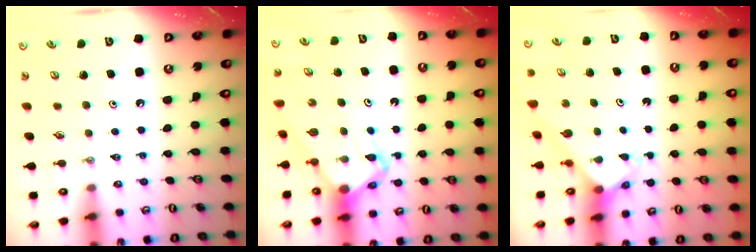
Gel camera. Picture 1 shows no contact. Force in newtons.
{"total": 8.1, "press": 8.1, "slide": 0.6}
{"total": 2.6, "press": 2.6, "slide": 0.1}